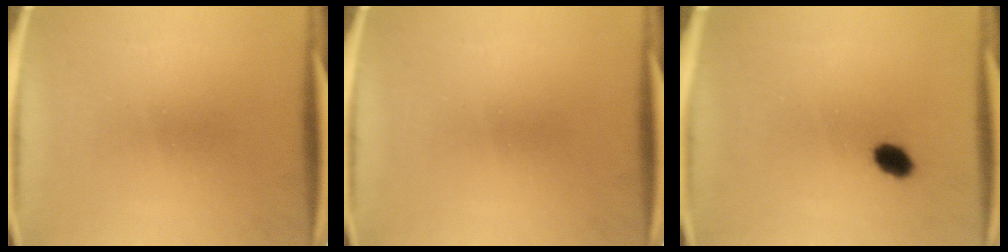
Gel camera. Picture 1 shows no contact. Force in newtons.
{"total": 0.0}
{"total": 3.6}